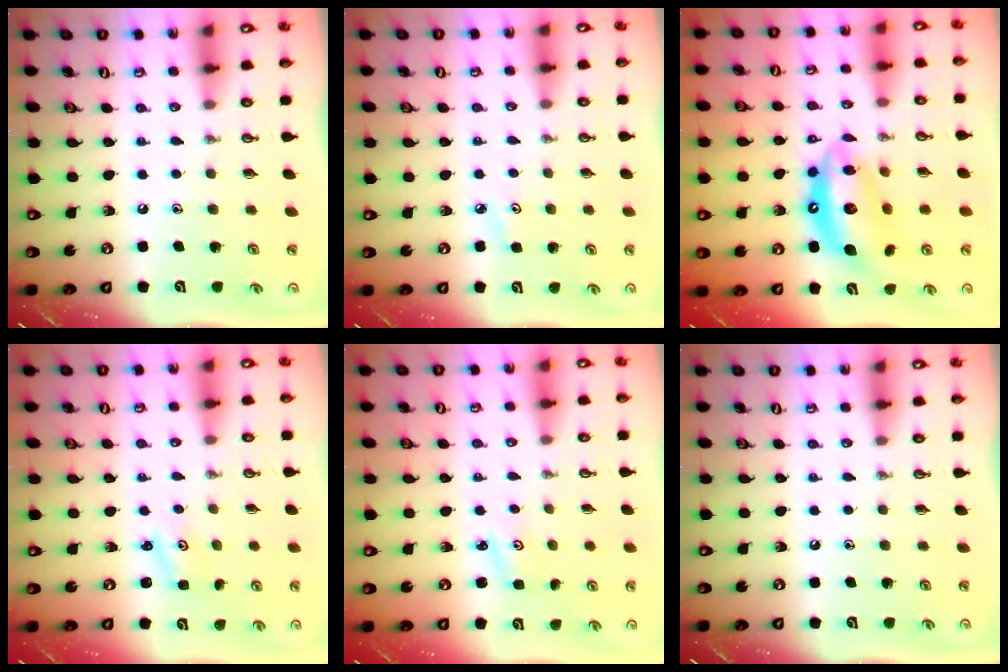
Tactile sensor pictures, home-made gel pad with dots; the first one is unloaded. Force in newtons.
{"total": 2.9, "press": 2.9, "slide": 0.3}
{"total": 14.5, "press": 14.4, "slide": 1.4}
{"total": 1.5, "press": 1.4, "slide": 0.2}
{"total": 2.2, "press": 2.2, "slide": 0.3}
{"total": 0.0}